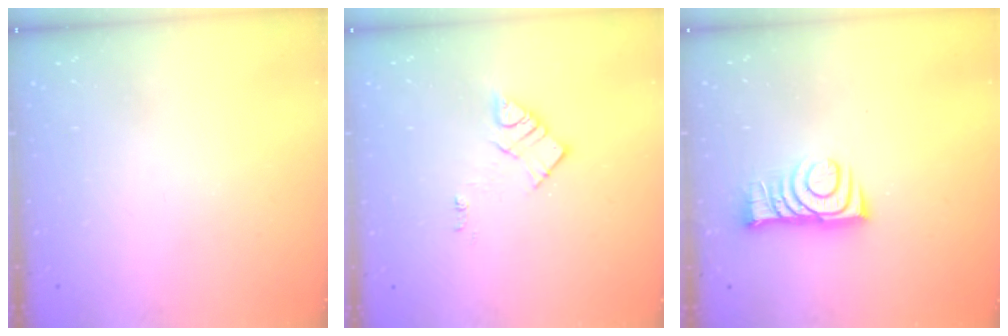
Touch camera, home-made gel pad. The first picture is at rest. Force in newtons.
{"total": 8.7, "press": 8.7, "slide": 0.3}
{"total": 8.8, "press": 8.8, "slide": 0.8}